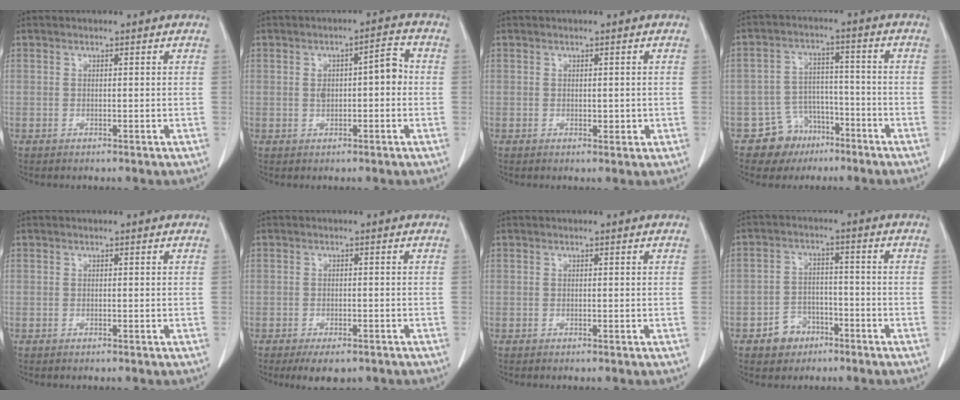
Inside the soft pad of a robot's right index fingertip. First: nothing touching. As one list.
[{"total": 5.2, "force": [0.1, 1.9, 4.8], "torque": [-0.079, 0.027, 0.003]}, {"total": 1.4, "force": [-0.1, 0.8, 1.1], "torque": [-0.012, -0.002, 0.002]}, {"total": 7.1, "force": [-4.4, 5.6, 0.6], "torque": [-0.002, 0.019, -0.065]}, {"total": 0.0}, {"total": 4.5, "force": [-3.3, 2.0, 2.4], "torque": [-0.031, -0.005, -0.045]}, {"total": 0.0}, {"total": 5.2, "force": [-3.4, 3.9, 0.6], "torque": [-0.003, 0.014, -0.053]}]